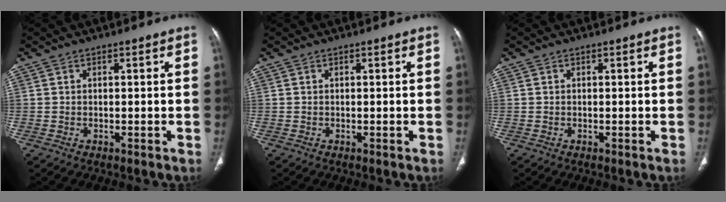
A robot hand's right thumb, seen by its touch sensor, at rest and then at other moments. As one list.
[{"total": 0.0}, {"total": 0.0}]